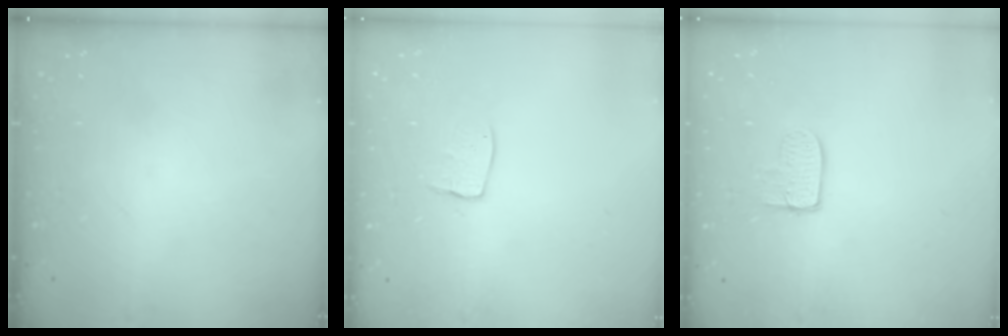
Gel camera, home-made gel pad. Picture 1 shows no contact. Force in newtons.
{"total": 7.0, "press": 7.0, "slide": 0.5}
{"total": 6.8, "press": 6.7, "slide": 0.4}